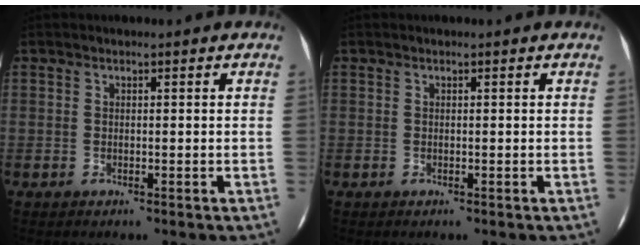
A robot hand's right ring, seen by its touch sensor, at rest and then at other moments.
{"total": 0.0}